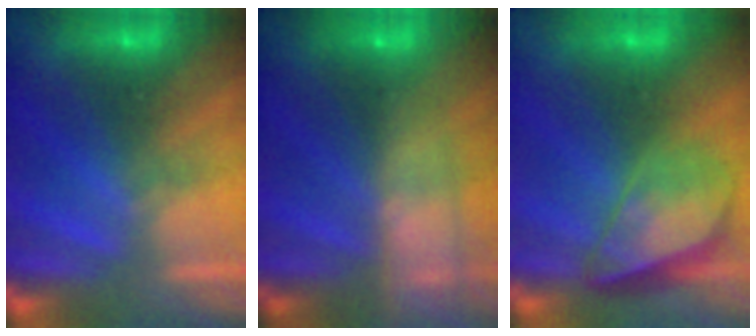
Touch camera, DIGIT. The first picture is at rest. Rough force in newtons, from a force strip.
{"total": 5.7}
{"total": 4.1}